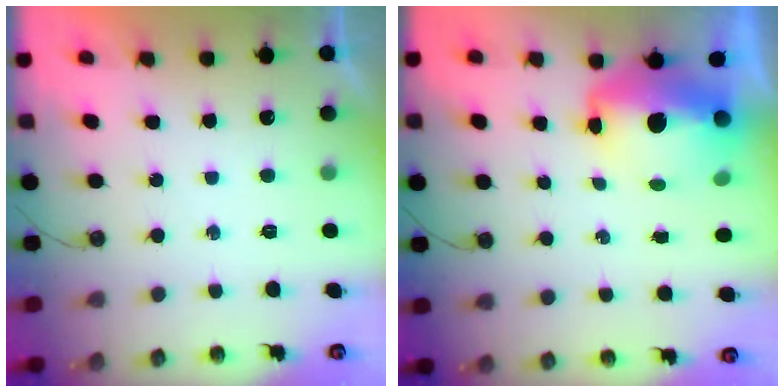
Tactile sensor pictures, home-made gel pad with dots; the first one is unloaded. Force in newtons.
{"total": 12.9, "press": 12.8, "slide": 1.5}